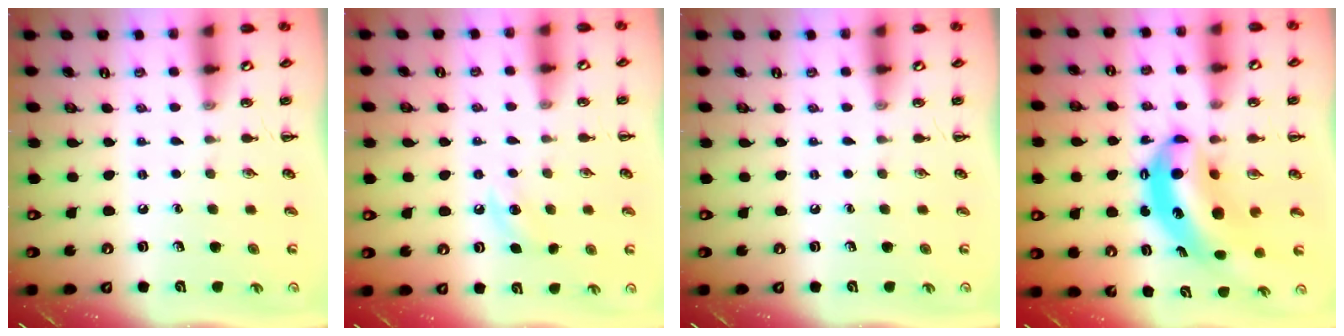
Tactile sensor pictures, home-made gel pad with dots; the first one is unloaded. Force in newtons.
{"total": 5.5, "press": 5.3, "slide": 1.6}
{"total": 0.0}
{"total": 8.6, "press": 8.4, "slide": 1.9}